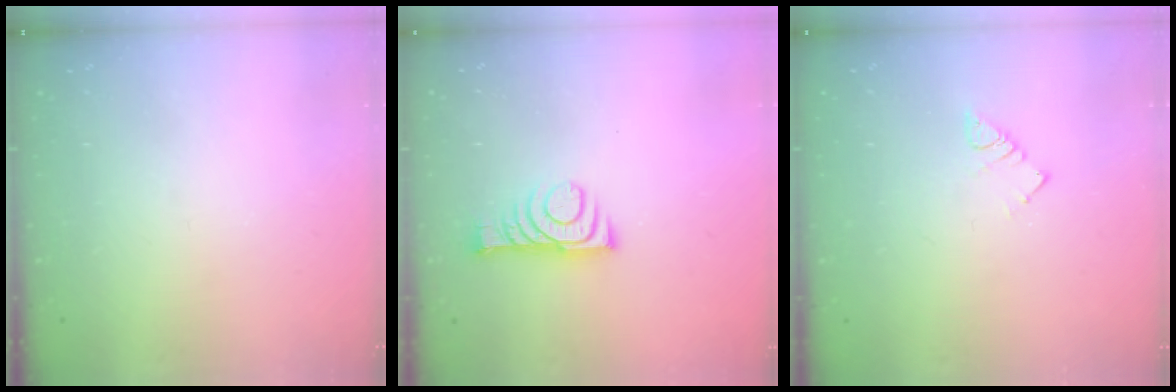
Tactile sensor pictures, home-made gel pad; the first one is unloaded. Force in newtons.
{"total": 9.4, "press": 9.4, "slide": 0.9}
{"total": 2.9, "press": 2.9, "slide": 0.5}